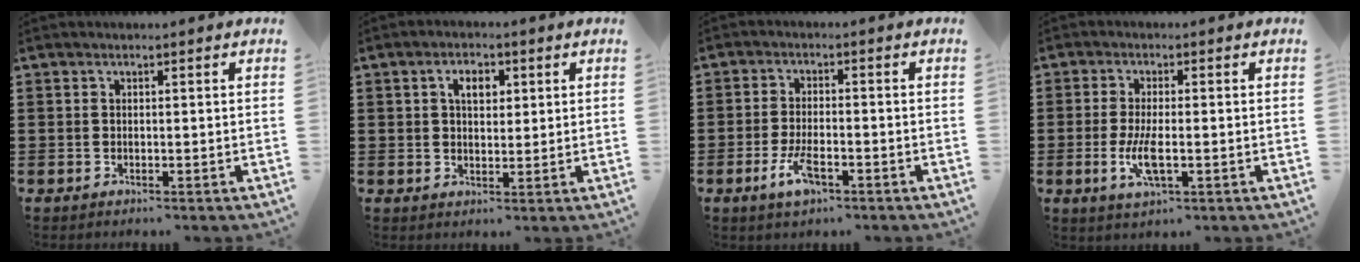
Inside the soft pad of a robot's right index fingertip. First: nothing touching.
{"total": 3.4, "force": [1.0, 2.1, 2.4], "torque": [-0.039, 0.006, 0.012]}
{"total": 5.1, "force": [-2.3, 1.9, 4.1], "torque": [-0.094, -0.007, -0.047]}
{"total": 5.5, "force": [-1.3, 1.7, 5.0], "torque": [-0.112, -0.010, -0.028]}